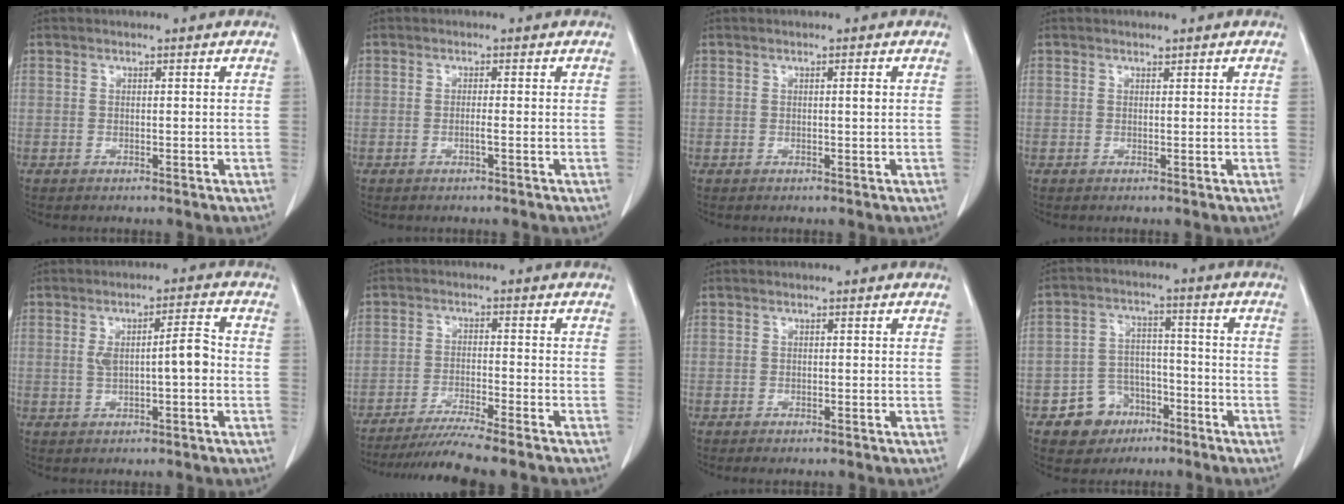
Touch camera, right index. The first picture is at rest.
{"total": 1.0, "force": [-0.4, -0.2, 0.9], "torque": [-0.017, 0.000, -0.008]}
{"total": 0.7, "force": [0.1, -0.1, 0.7], "torque": [-0.010, 0.000, 0.002]}
{"total": 0.0}
{"total": 5.7, "force": [-0.2, 1.1, 5.6], "torque": [-0.098, 0.018, 0.001]}
{"total": 9.9, "force": [-8.6, -1.2, 4.6], "torque": [-0.058, -0.026, -0.137]}
{"total": 0.8, "force": [-0.6, 0.3, 0.4], "torque": [-0.006, -0.001, -0.005]}
{"total": 7.5, "force": [-4.2, 6.0, 1.7], "torque": [-0.028, 0.016, -0.061]}